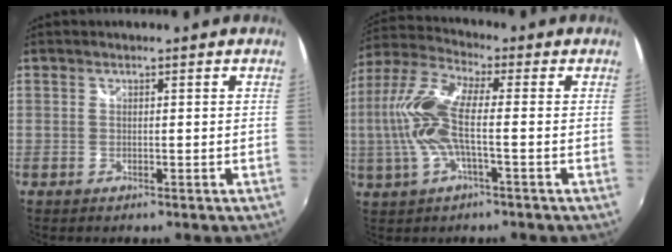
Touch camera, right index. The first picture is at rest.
{"total": 12.5, "force": [-1.1, 3.3, 12.0], "torque": [-0.252, 0.005, -0.025]}